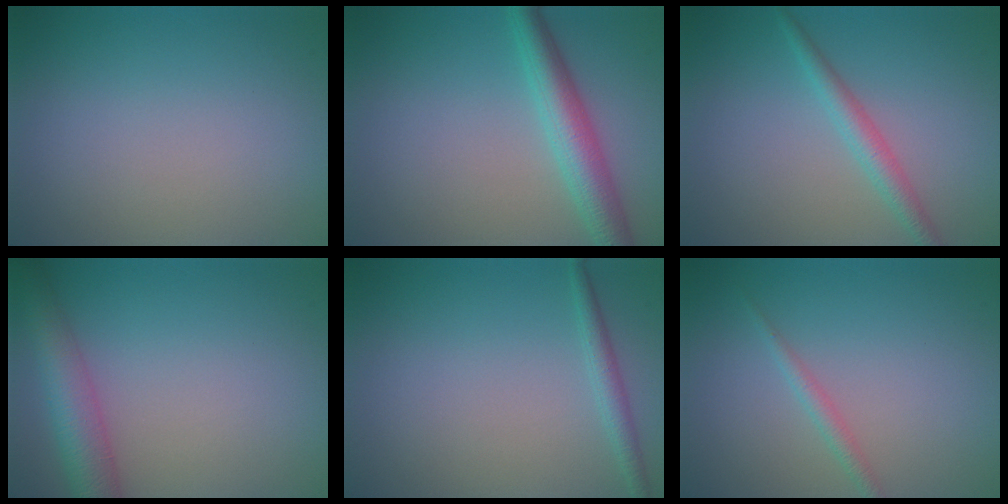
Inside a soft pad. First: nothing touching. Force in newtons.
{"total": 4.2, "press": 4.2, "slide": 0.1}
{"total": 2.1, "press": 2.1, "slide": 0.1}
{"total": 4.9, "press": 4.9, "slide": 0.2}
{"total": 1.5, "press": 1.5, "slide": 0.1}
{"total": 1.3, "press": 1.3, "slide": 0.1}